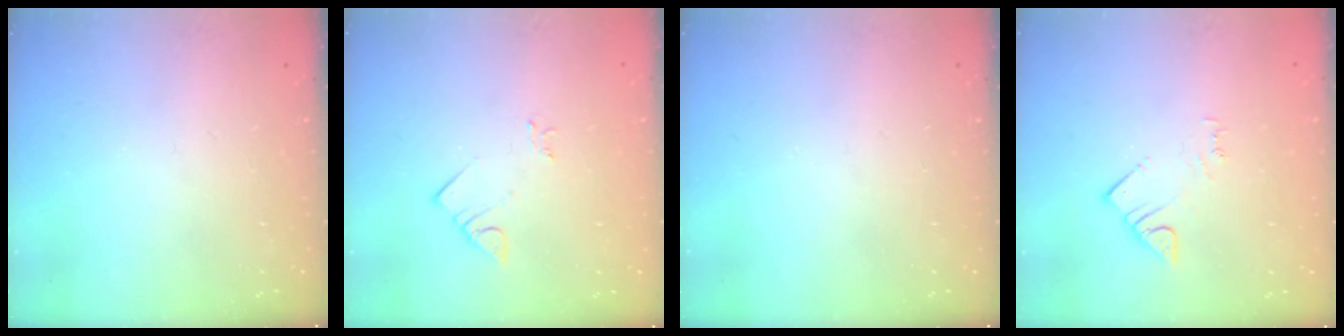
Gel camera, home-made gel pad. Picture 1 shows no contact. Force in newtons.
{"total": 2.3, "press": 2.3, "slide": 0.3}
{"total": 0.0}
{"total": 4.0, "press": 3.9, "slide": 0.6}